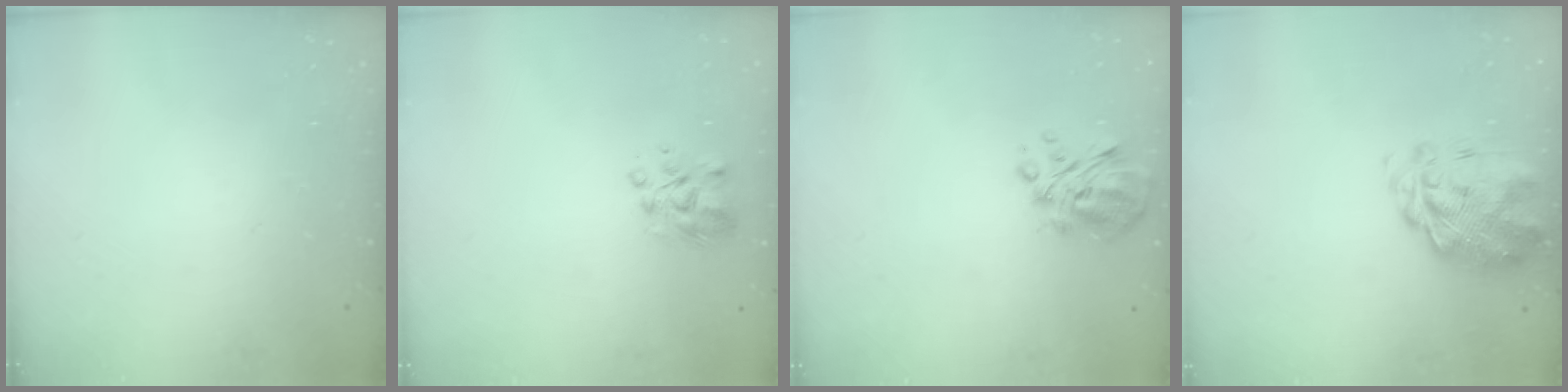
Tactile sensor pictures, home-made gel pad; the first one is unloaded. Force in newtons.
{"total": 4.6, "press": 4.5, "slide": 0.5}
{"total": 7.4, "press": 7.2, "slide": 2.0}
{"total": 3.3, "press": 2.9, "slide": 1.6}